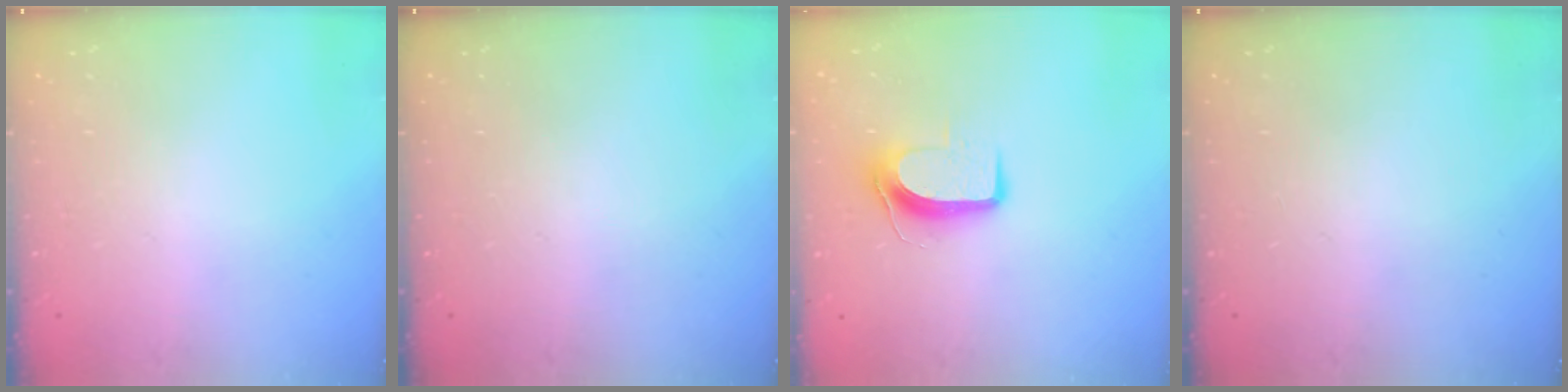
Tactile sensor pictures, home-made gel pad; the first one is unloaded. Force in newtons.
{"total": 0.0}
{"total": 8.7, "press": 8.6, "slide": 0.7}
{"total": 0.0}